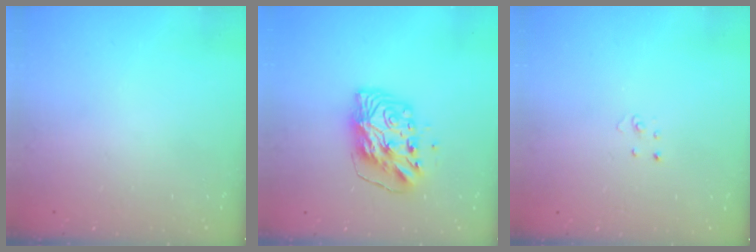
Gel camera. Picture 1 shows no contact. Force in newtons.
{"total": 10.0, "press": 9.9, "slide": 1.3}
{"total": 3.1, "press": 3.1, "slide": 0.2}